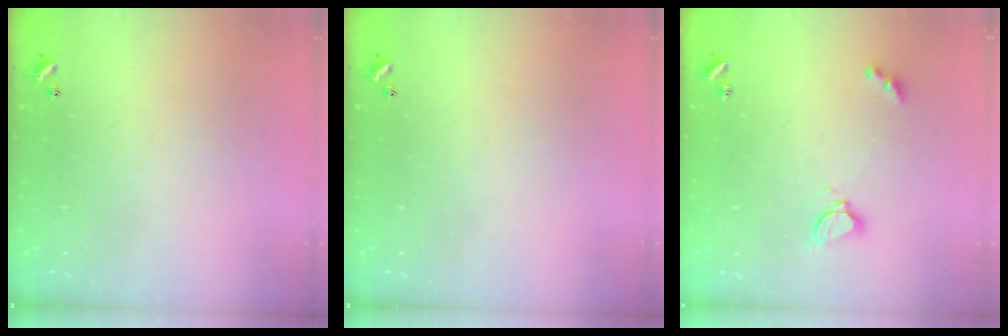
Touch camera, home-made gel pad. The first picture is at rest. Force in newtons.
{"total": 0.0}
{"total": 3.4, "press": 3.4, "slide": 0.3}